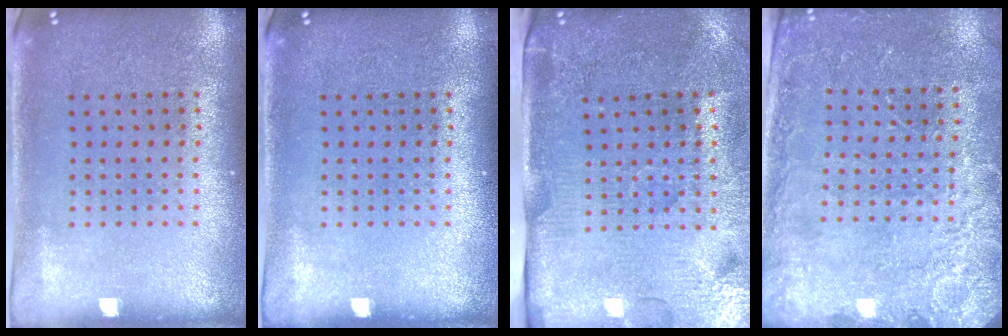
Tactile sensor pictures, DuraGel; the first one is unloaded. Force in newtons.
{"total": 0.0}
{"total": 4.3, "press": 3.7, "slide": 2.2}
{"total": 2.5, "press": 2.5, "slide": 0.5}